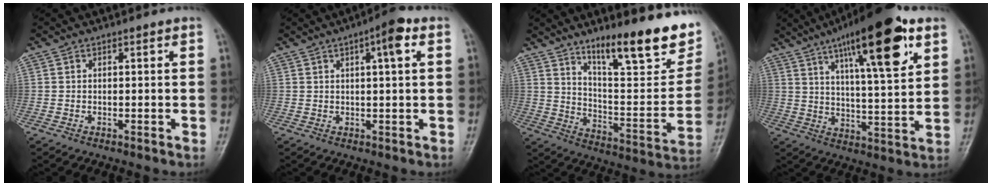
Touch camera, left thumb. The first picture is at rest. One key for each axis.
{"total": 5.7, "fx": 2.1, "fy": 1.1, "fz": 5.1, "tx": -0.076, "ty": 0.007, "tz": 0.027}
{"total": 23.7, "fx": 15.3, "fy": 6.4, "fz": 17.0, "tx": -0.200, "ty": -0.078, "tz": 0.240}
{"total": 20.3, "fx": 10.5, "fy": 5.1, "fz": 16.7, "tx": -0.233, "ty": -0.029, "tz": 0.163}